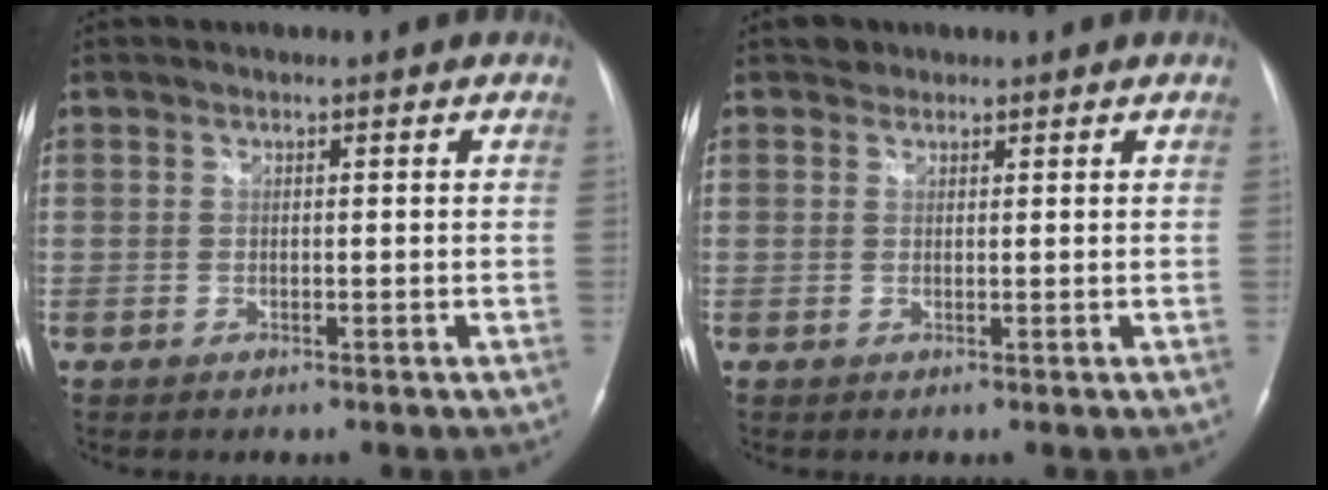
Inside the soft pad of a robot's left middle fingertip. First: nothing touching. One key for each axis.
{"total": 1.2, "fx": 0.9, "fy": 0.8, "fz": -0.1, "tx": 0.006, "ty": 0.003, "tz": 0.008}